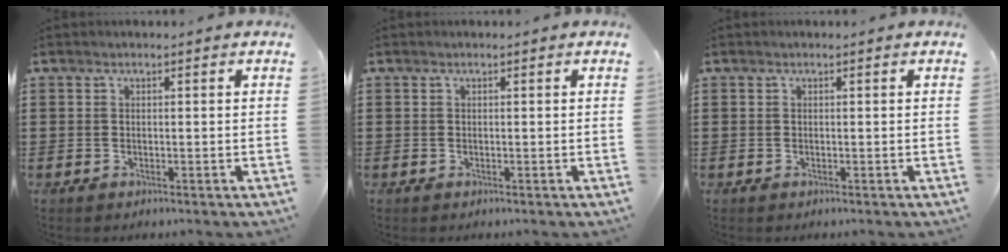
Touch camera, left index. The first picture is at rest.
{"total": 0.0}
{"total": 0.0}